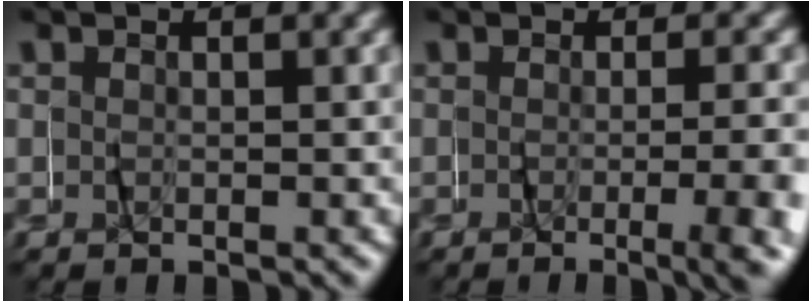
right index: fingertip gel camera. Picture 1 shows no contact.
{"total": 4.6, "force": [-2.4, -0.3, 3.9], "torque": [-0.043, -0.010, -0.033]}